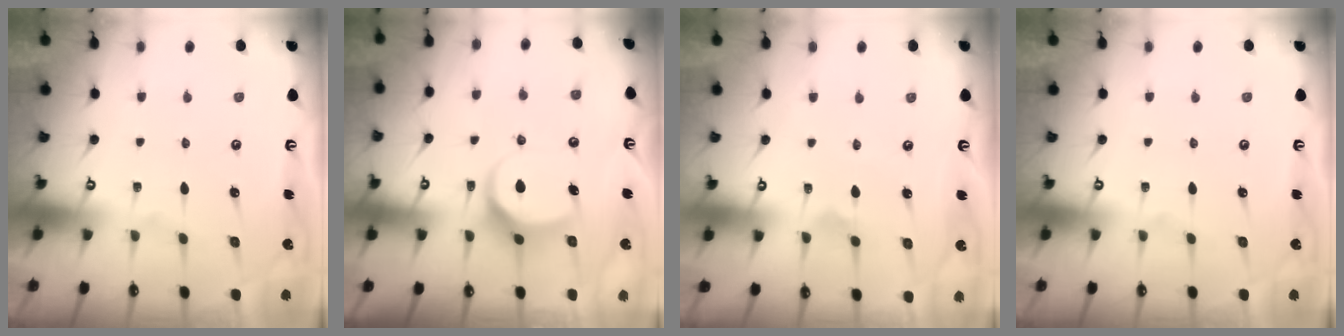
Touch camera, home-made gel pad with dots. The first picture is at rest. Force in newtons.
{"total": 8.0, "press": 7.9, "slide": 0.9}
{"total": 3.7, "press": 3.7, "slide": 0.6}
{"total": 0.0}